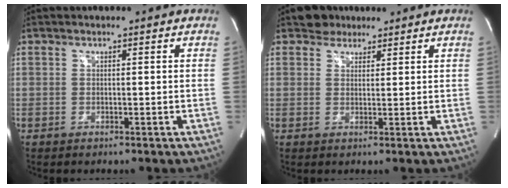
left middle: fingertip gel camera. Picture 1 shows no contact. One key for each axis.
{"total": 3.0, "fx": 2.3, "fy": 1.9, "fz": 0.1, "tx": -0.001, "ty": 0.009, "tz": 0.034}